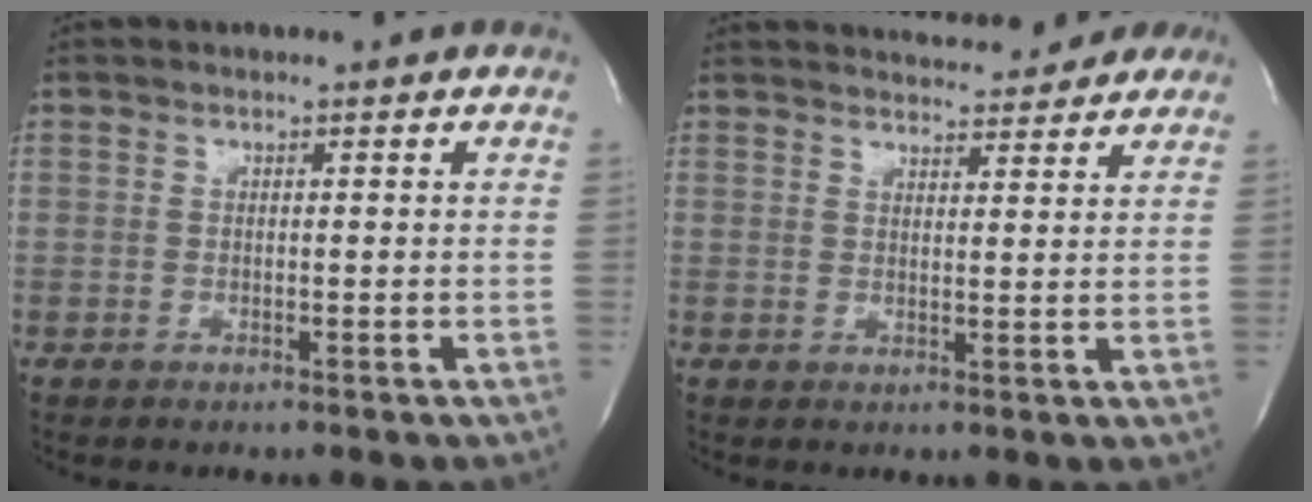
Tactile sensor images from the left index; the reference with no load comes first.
{"total": 10.2, "force": [9.7, 1.8, 2.5], "torque": [-0.031, 0.005, 0.115]}